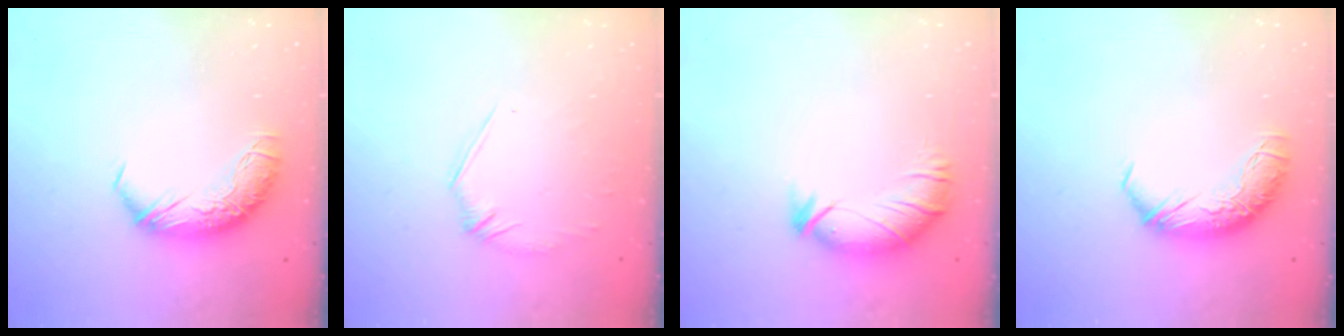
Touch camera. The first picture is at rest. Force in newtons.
{"total": 3.8, "press": 3.5, "slide": 1.4}
{"total": 3.0, "press": 2.5, "slide": 1.7}
{"total": 0.0}